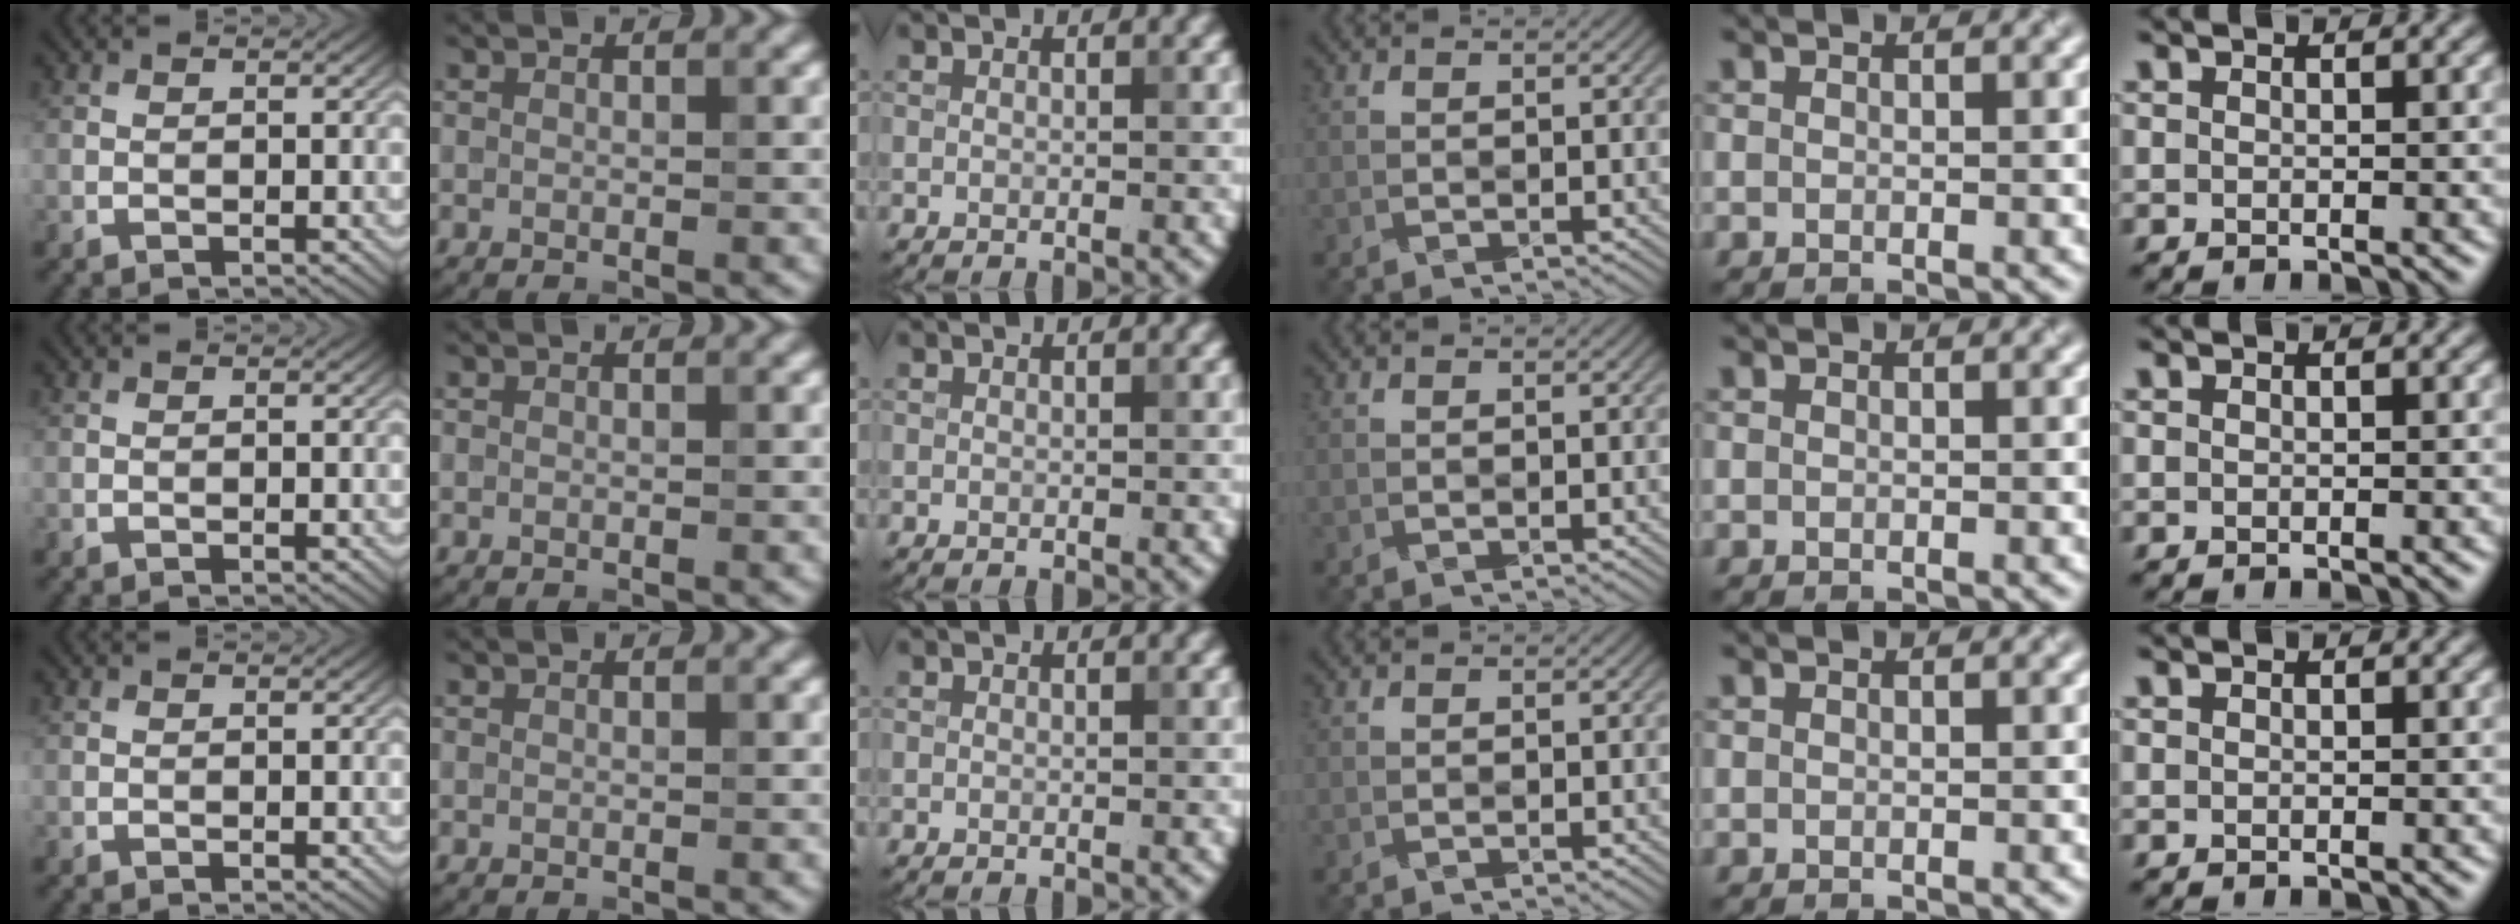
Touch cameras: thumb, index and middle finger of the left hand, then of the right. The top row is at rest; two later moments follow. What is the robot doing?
{"motion": "fold", "object": "plastic wrap"}